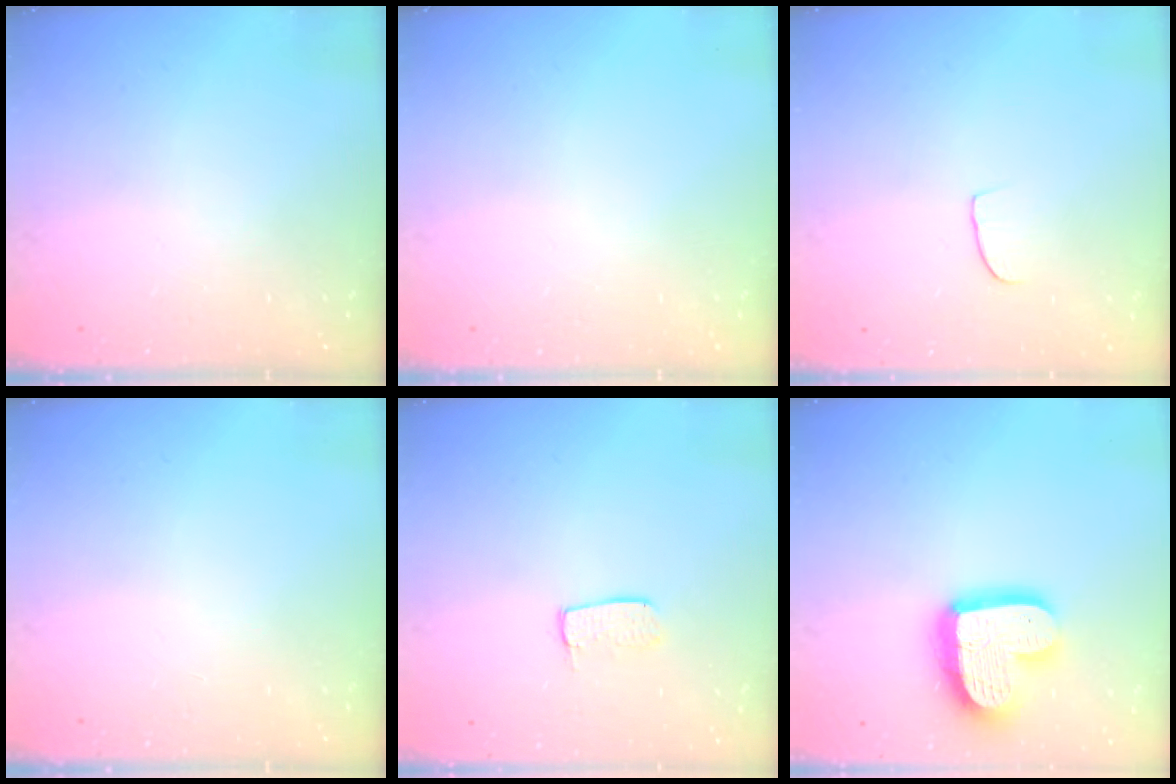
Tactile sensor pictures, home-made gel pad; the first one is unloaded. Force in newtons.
{"total": 0.0}
{"total": 3.7, "press": 3.7, "slide": 0.3}
{"total": 0.0}
{"total": 5.2, "press": 5.1, "slide": 0.5}
{"total": 17.7, "press": 17.7, "slide": 1.1}